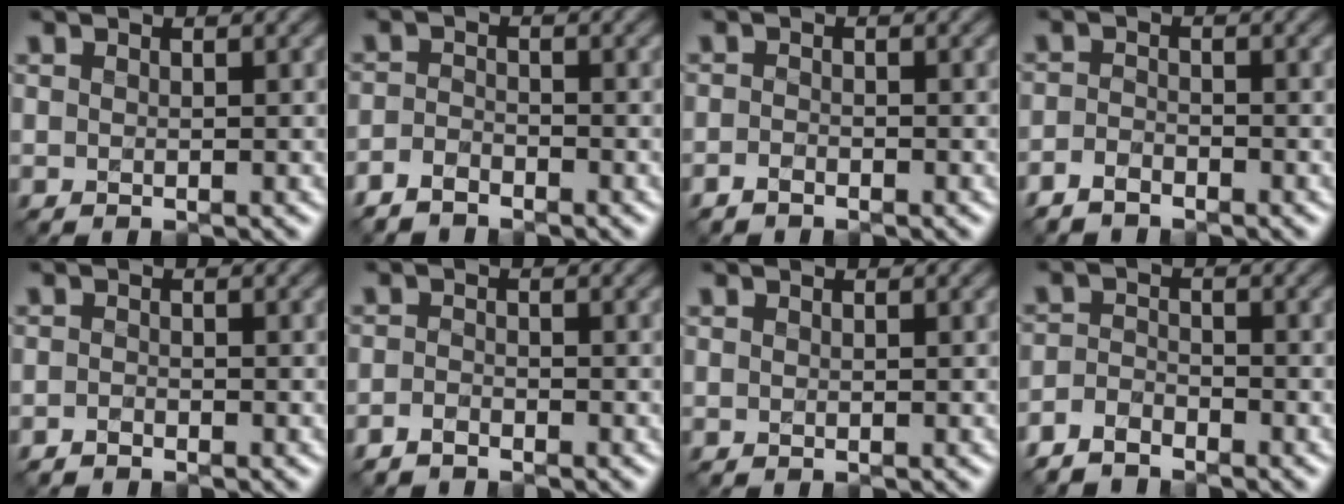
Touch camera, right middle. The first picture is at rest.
{"total": 2.1, "force": [-1.9, 0.8, 0.6], "torque": [-0.012, -0.001, -0.044]}
{"total": 0.9, "force": [-0.8, 0.3, 0.4], "torque": [-0.008, -0.001, -0.017]}
{"total": 1.8, "force": [-1.6, 0.7, 0.6], "torque": [-0.013, 0.000, -0.036]}
{"total": 0.7, "force": [-0.6, 0.2, 0.2], "torque": [-0.003, -0.001, -0.012]}
{"total": 1.3, "force": [-1.1, 0.5, 0.5], "torque": [-0.009, 0.001, -0.024]}
{"total": 0.0}
{"total": 2.8, "force": [-2.6, 0.9, 0.7], "torque": [-0.015, -0.002, -0.059]}